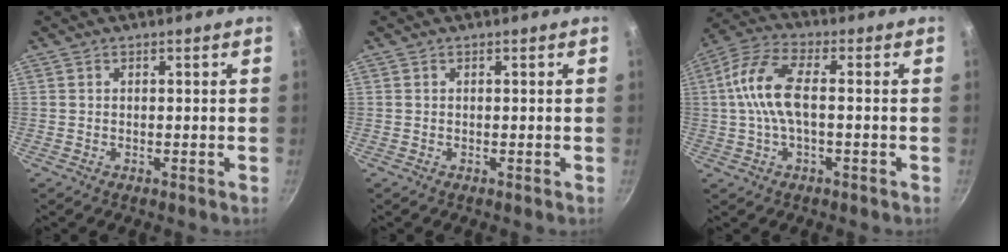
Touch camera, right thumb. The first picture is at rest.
{"total": 0.0}
{"total": 10.5, "force": [-0.2, 4.8, 9.4], "torque": [-0.201, 0.028, -0.017]}